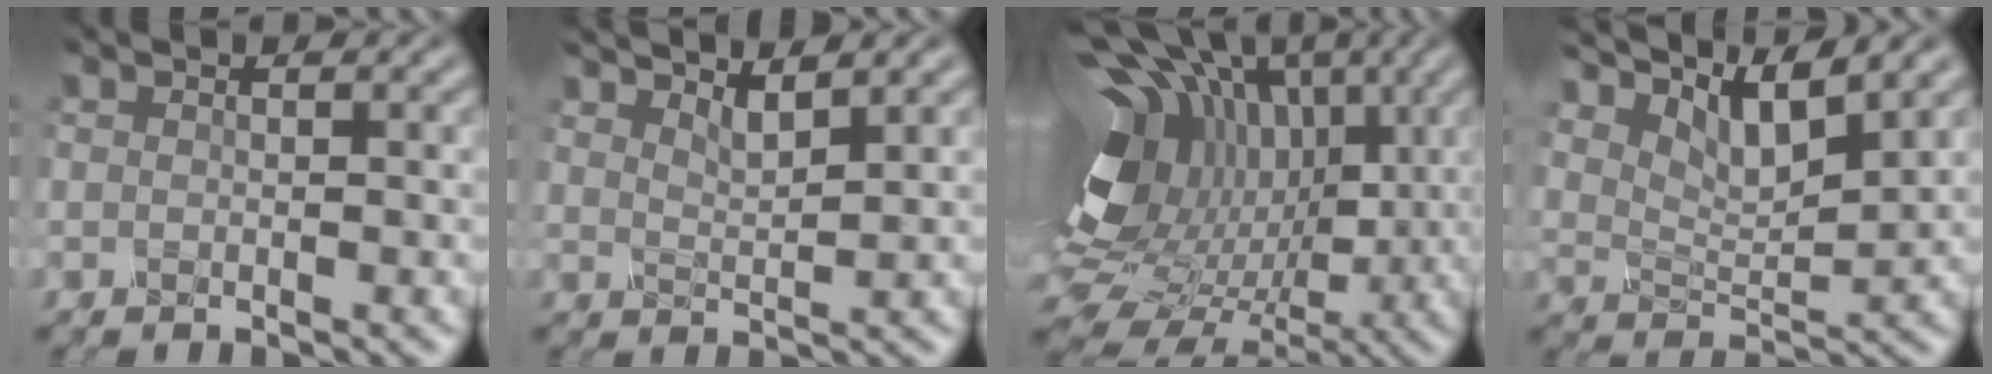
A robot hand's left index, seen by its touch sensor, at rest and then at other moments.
{"total": 2.0, "force": [1.6, 0.5, 1.1], "torque": [-0.020, -0.002, 0.031]}
{"total": 16.8, "force": [1.2, 11.9, 11.8], "torque": [-0.217, 0.002, 0.052]}
{"total": 5.8, "force": [3.8, 2.3, 3.8], "torque": [-0.080, -0.001, 0.066]}